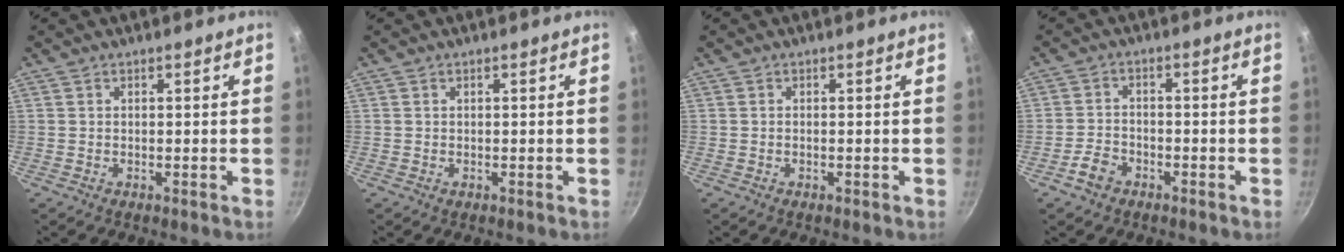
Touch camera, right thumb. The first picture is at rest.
{"total": 0.0}
{"total": 0.5, "force": [-0.2, 0.2, 0.4], "torque": [-0.006, 0.003, -0.004]}
{"total": 4.1, "force": [-2.5, 2.7, 1.8], "torque": [-0.029, 0.028, -0.046]}